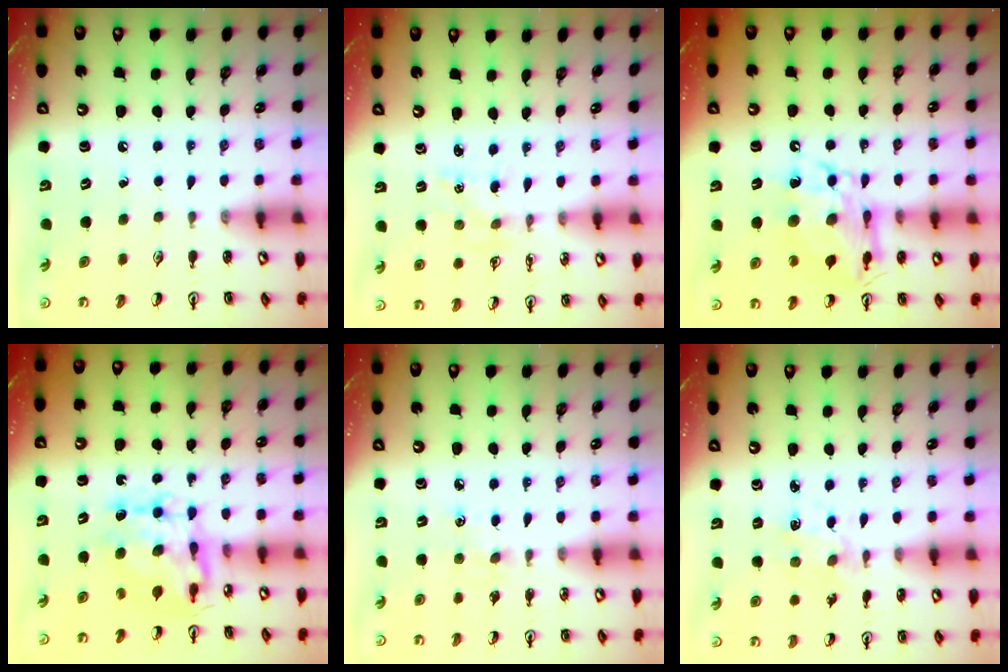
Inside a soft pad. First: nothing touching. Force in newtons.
{"total": 1.8, "press": 1.8, "slide": 0.2}
{"total": 12.3, "press": 12.2, "slide": 1.1}
{"total": 8.4, "press": 8.4, "slide": 0.7}
{"total": 5.2, "press": 5.2, "slide": 0.7}
{"total": 2.0, "press": 2.0, "slide": 0.3}